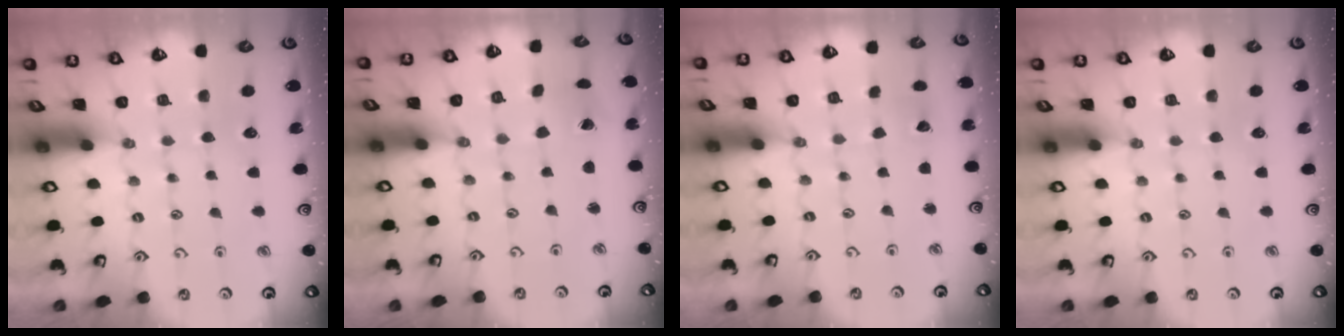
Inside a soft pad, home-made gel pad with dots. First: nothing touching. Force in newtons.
{"total": 1.2, "press": 1.2, "slide": 0.2}
{"total": 2.0, "press": 2.0, "slide": 0.2}
{"total": 0.0}